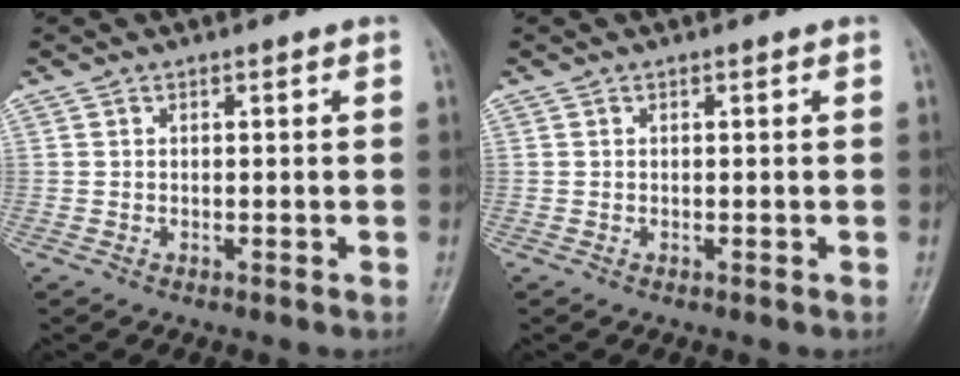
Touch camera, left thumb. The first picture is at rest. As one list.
[{"total": 0.0}]